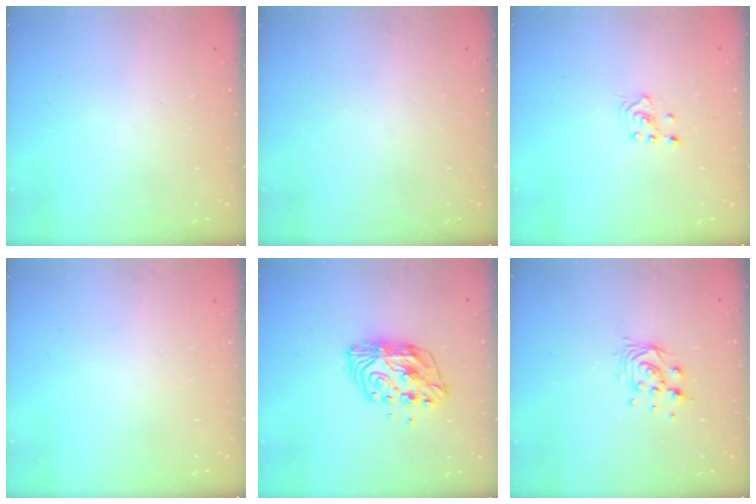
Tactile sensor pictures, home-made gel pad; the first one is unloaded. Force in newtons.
{"total": 0.0}
{"total": 2.1, "press": 2.1, "slide": 0.1}
{"total": 0.0}
{"total": 9.7, "press": 9.7, "slide": 0.9}
{"total": 8.2, "press": 8.2, "slide": 0.6}